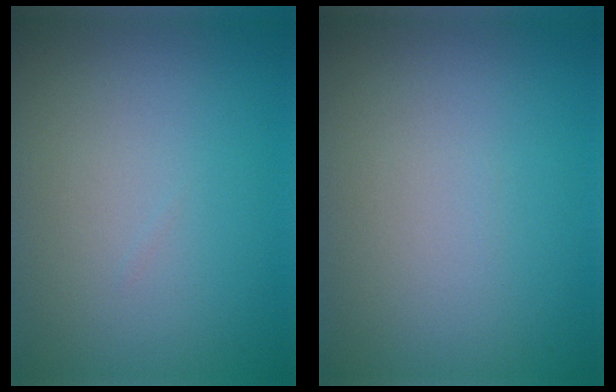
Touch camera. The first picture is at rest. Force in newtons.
{"total": 0.0}